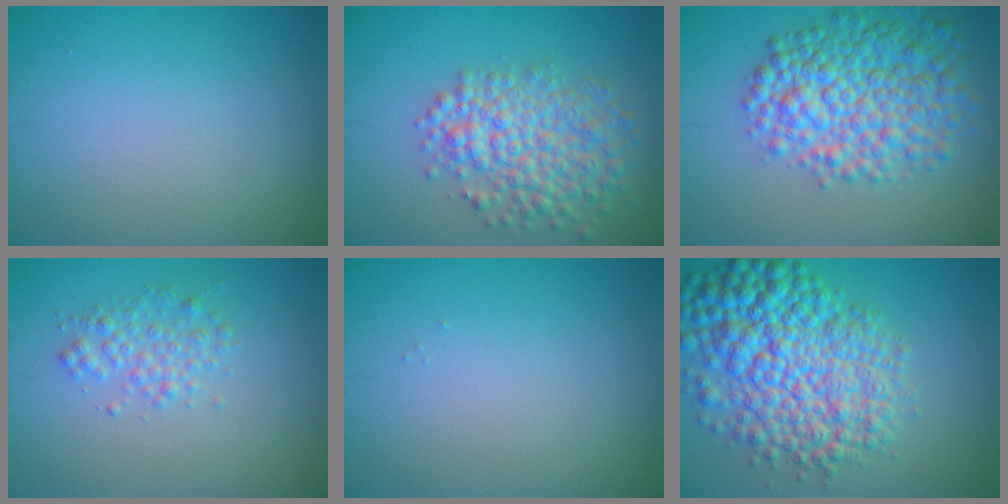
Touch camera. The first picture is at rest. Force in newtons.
{"total": 5.9, "press": 5.9, "slide": 0.2}
{"total": 7.7, "press": 7.7, "slide": 0.2}
{"total": 2.0, "press": 2.0, "slide": 0.0}
{"total": 0.0}
{"total": 10.3, "press": 10.3, "slide": 0.2}